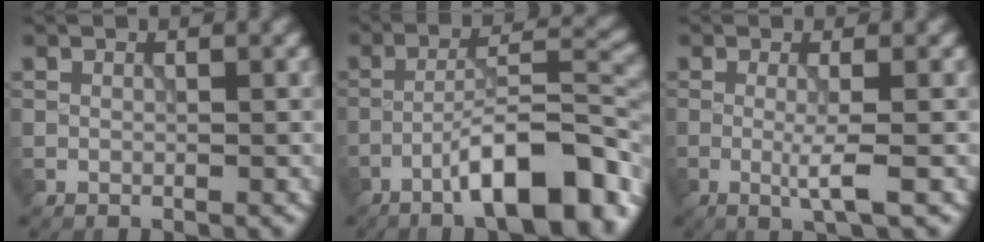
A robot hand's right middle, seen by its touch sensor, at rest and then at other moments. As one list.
[{"total": 10.9, "force": [-6.3, 2.6, 8.5], "torque": [-0.128, 0.014, -0.101]}, {"total": 2.6, "force": [-0.5, 0.3, 2.6], "torque": [-0.047, -0.007, -0.015]}]